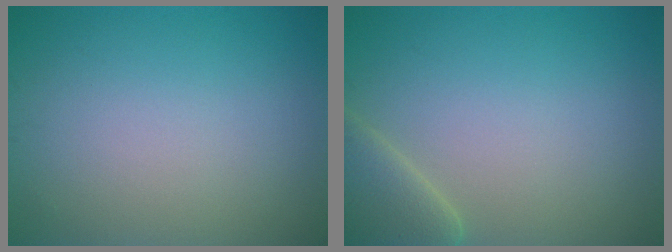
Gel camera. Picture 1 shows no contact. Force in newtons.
{"total": 3.8, "press": 3.8, "slide": 0.4}